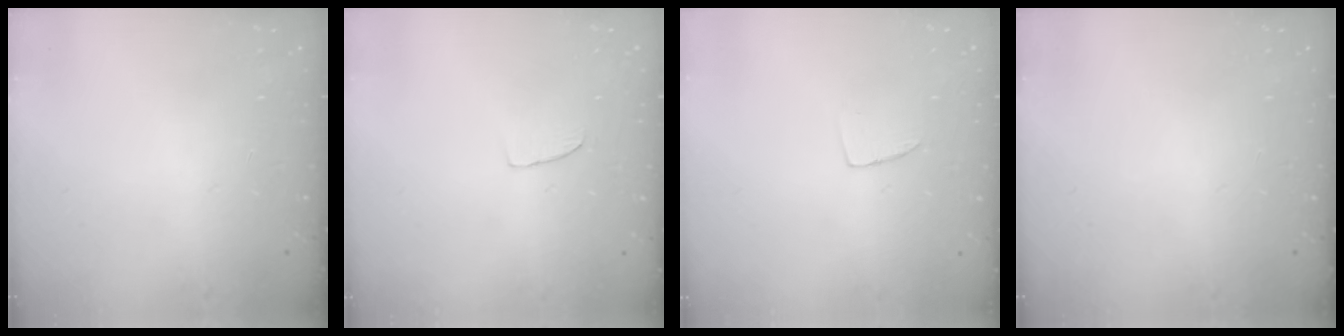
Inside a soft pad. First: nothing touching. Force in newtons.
{"total": 3.1, "press": 3.1, "slide": 0.2}
{"total": 4.0, "press": 4.0, "slide": 0.3}
{"total": 0.0}